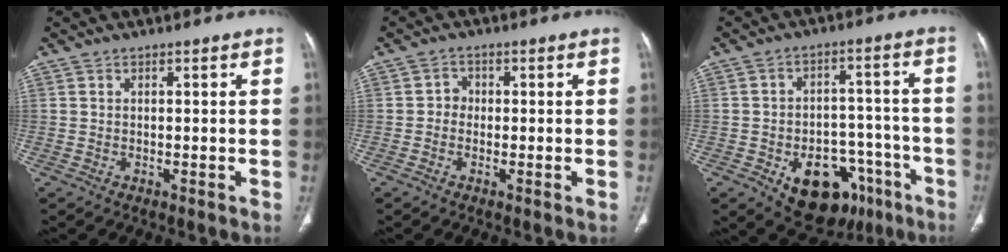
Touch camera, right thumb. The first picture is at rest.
{"total": 1.9, "force": [-0.3, 1.7, 0.8], "torque": [0.002, 0.008, -0.013]}
{"total": 16.6, "force": [-8.3, 10.7, 9.6], "torque": [-0.091, 0.055, -0.106]}